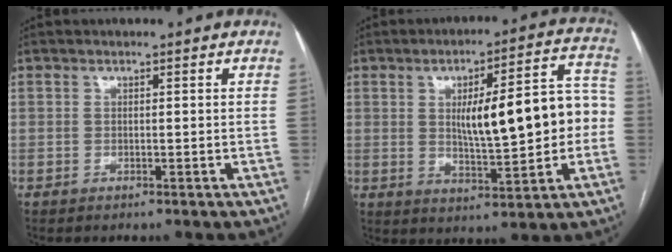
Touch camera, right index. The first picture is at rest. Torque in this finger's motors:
{"motor_torque": [0.70, 0.12, 0.40, 0.17]}